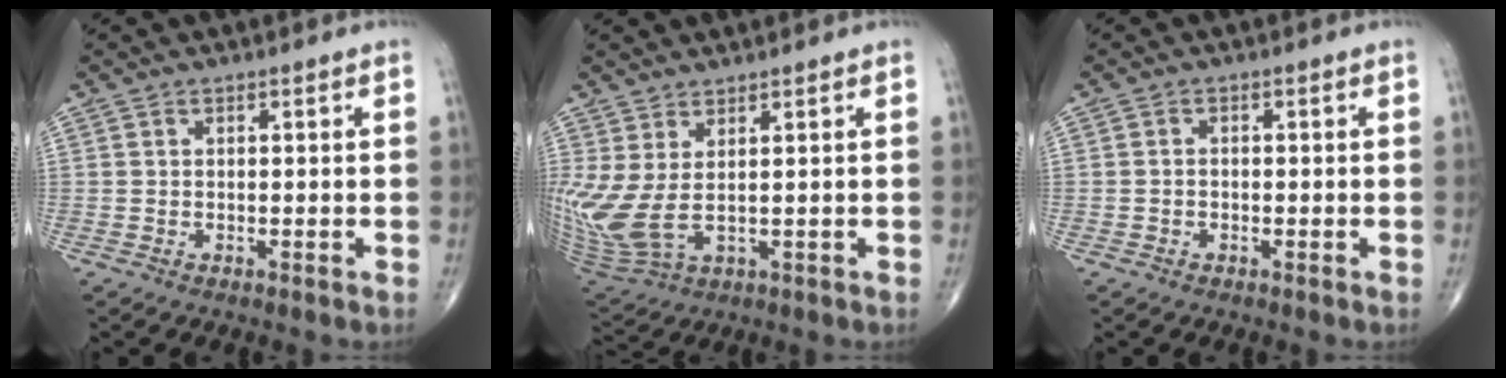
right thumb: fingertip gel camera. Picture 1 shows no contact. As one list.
[{"total": 10.3, "force": [1.5, 4.3, 9.3], "torque": [-0.234, -0.014, 0.049]}, {"total": 0.9, "force": [-0.3, 0.7, 0.5], "torque": [-0.006, 0.003, -0.006]}]